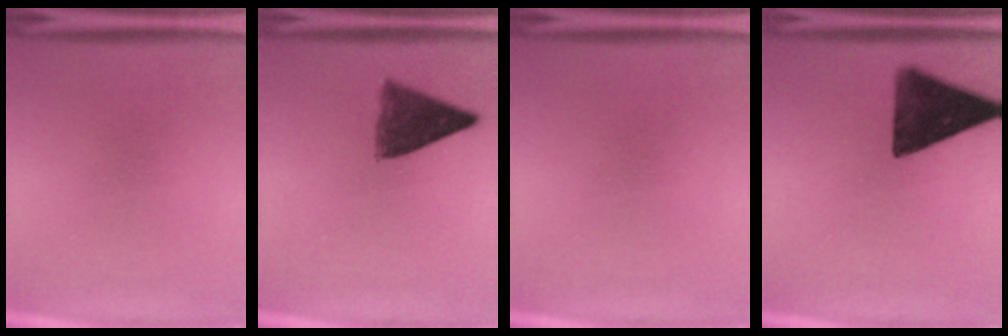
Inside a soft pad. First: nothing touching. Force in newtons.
{"total": 8.0}
{"total": 0.0}
{"total": 13.0}